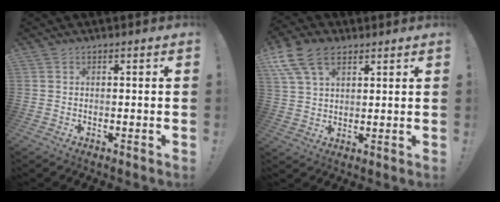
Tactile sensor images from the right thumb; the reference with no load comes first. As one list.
[{"total": 12.4, "force": [6.6, 7.7, 7.1], "torque": [-0.128, -0.018, 0.128]}]